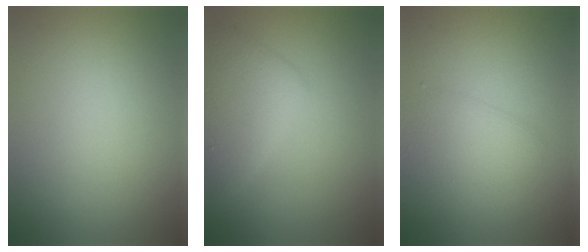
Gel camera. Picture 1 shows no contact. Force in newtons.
{"total": 4.2, "press": 4.2, "slide": 0.2}
{"total": 2.5, "press": 2.5, "slide": 0.0}